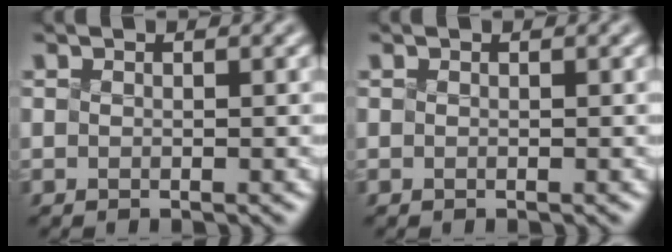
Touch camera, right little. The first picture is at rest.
{"total": 0.0}